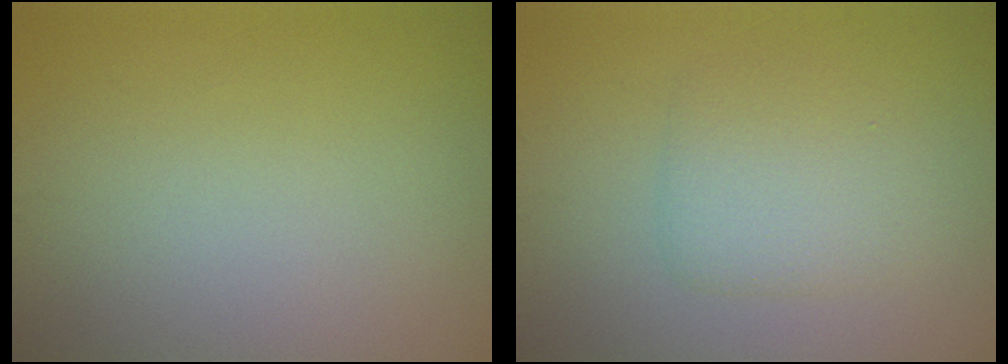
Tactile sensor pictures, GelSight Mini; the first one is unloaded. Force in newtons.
{"total": 3.0, "press": 3.0, "slide": 0.0}